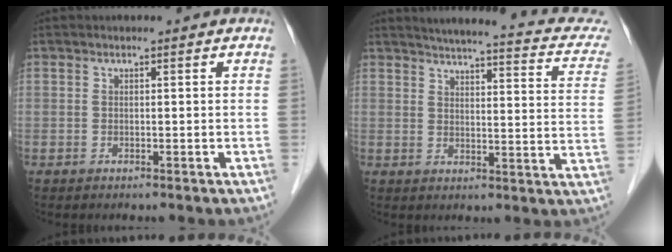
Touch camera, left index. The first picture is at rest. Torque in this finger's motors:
{"motor_torque": [-0.15, -1.30, 0.05, -0.01]}